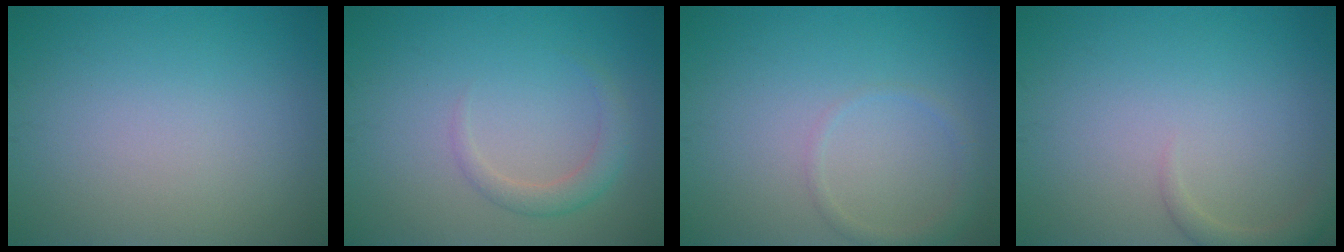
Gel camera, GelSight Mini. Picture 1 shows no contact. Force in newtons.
{"total": 1.9, "press": 1.9, "slide": 0.2}
{"total": 1.4, "press": 1.4, "slide": 0.1}
{"total": 1.5, "press": 1.5, "slide": 0.1}